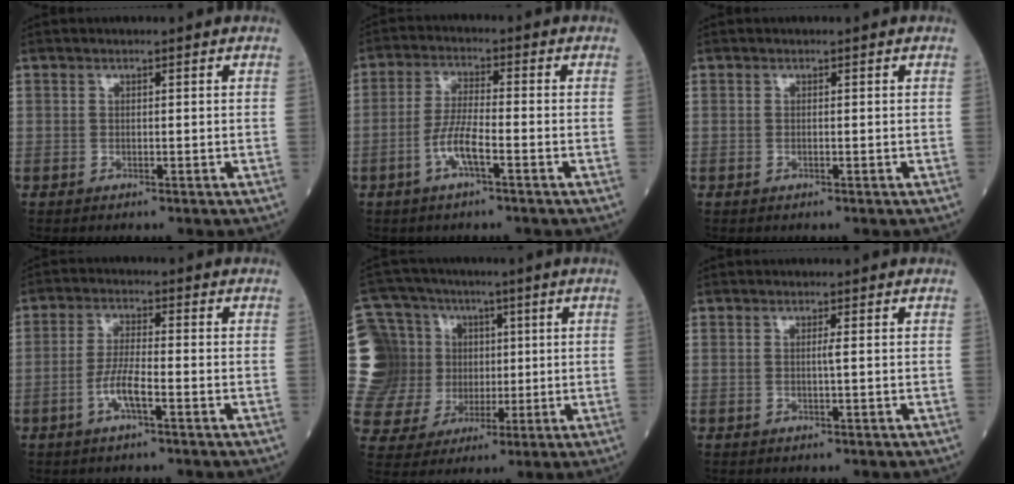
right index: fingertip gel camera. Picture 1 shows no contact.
{"total": 5.2, "force": [-2.3, 0.6, 4.6], "torque": [-0.097, 0.003, -0.047]}
{"total": 0.0}
{"total": 4.4, "force": [-2.0, 0.4, 3.9], "torque": [-0.080, 0.000, -0.041]}
{"total": 20.0, "force": [3.1, 18.0, 8.0], "torque": [-0.216, 0.068, 0.077]}
{"total": 0.7, "force": [0.0, -0.3, 0.6], "torque": [-0.009, -0.002, -0.002]}